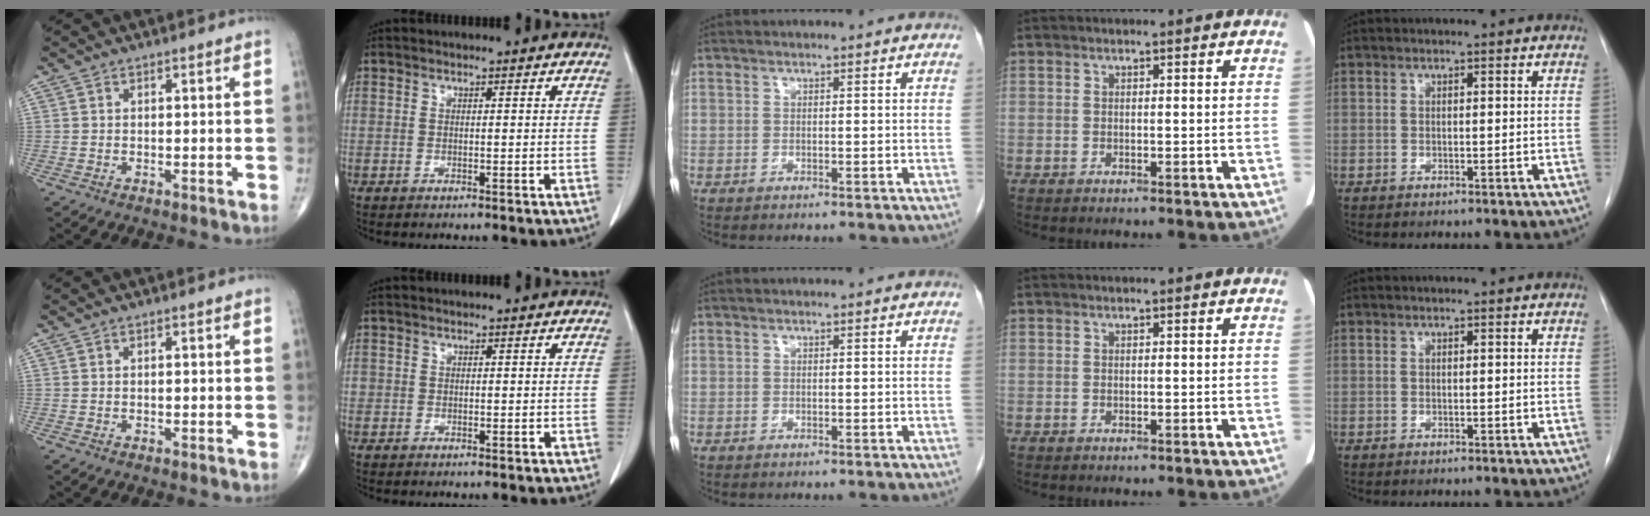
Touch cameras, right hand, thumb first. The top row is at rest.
{"thumb": {"total": 0.5, "force": [0.0, 0.2, 0.5], "torque": [-0.010, 0.000, 0.001]}, "index": {"total": 1.2, "force": [-0.2, 1.1, 0.5], "torque": [0.001, 0.009, 0.003]}}